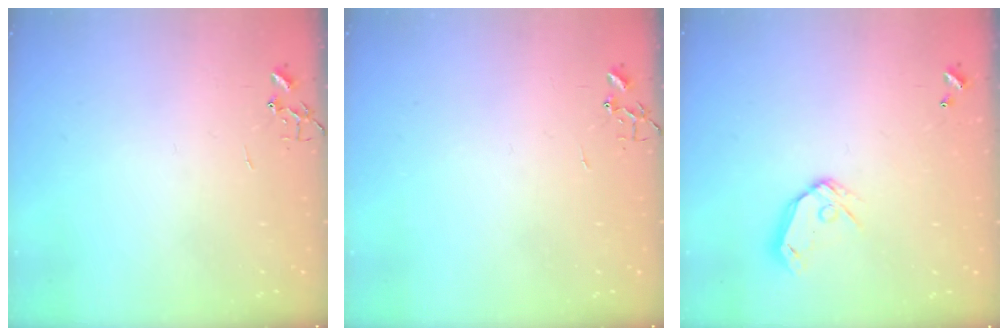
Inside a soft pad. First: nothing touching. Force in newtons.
{"total": 0.0}
{"total": 8.9, "press": 8.8, "slide": 1.2}